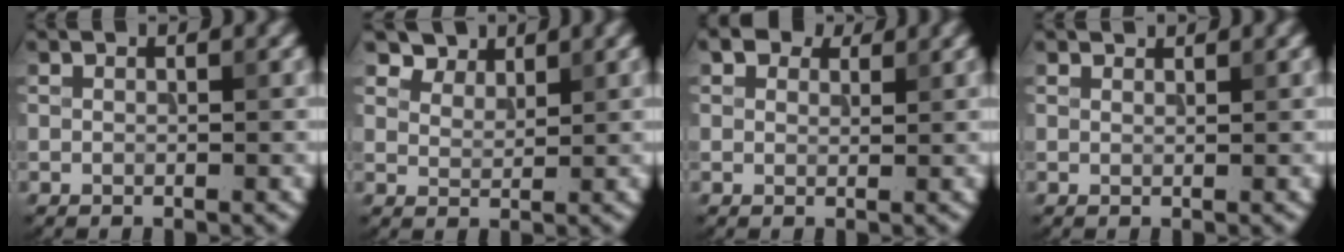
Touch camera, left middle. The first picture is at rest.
{"total": 3.4, "force": [3.0, 1.5, 0.7], "torque": [-0.026, -0.020, 0.067]}
{"total": 3.0, "force": [2.3, 1.5, 1.1], "torque": [-0.023, -0.004, 0.035]}
{"total": 1.0, "force": [1.0, 0.2, 0.1], "torque": [-0.005, -0.003, 0.013]}